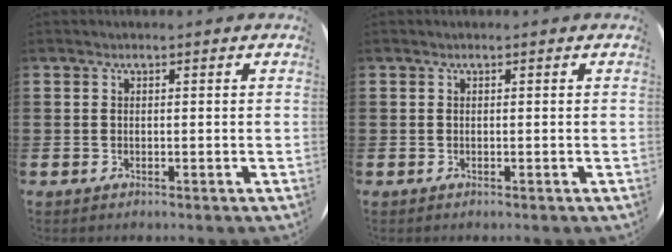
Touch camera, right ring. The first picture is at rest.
{"total": 0.0}